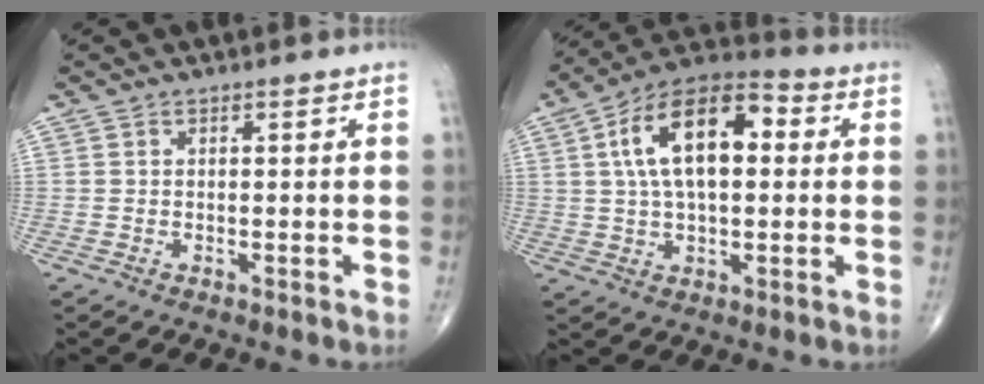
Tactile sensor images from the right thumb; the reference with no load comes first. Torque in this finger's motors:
{"motor_torque": [-0.24, 1.70, 1.54, 0.12, 0.41]}